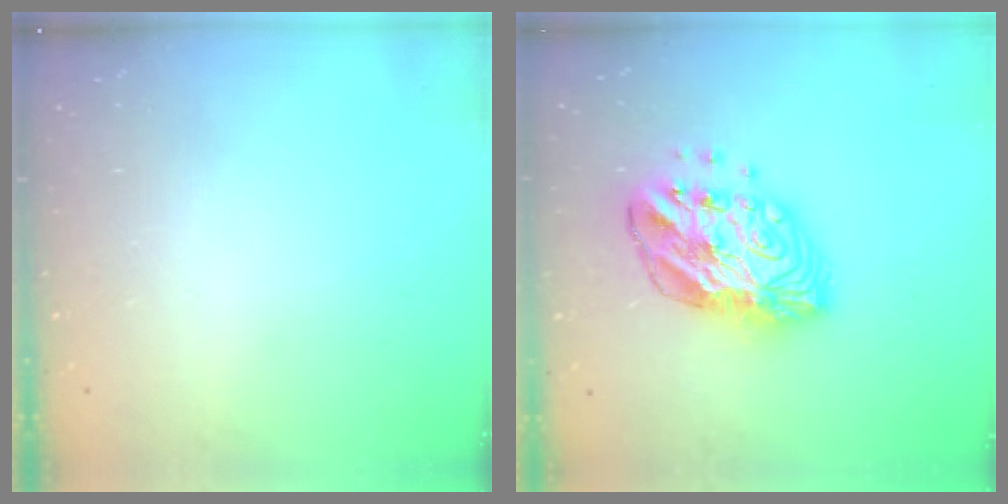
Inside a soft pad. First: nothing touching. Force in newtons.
{"total": 14.1, "press": 14.0, "slide": 1.1}